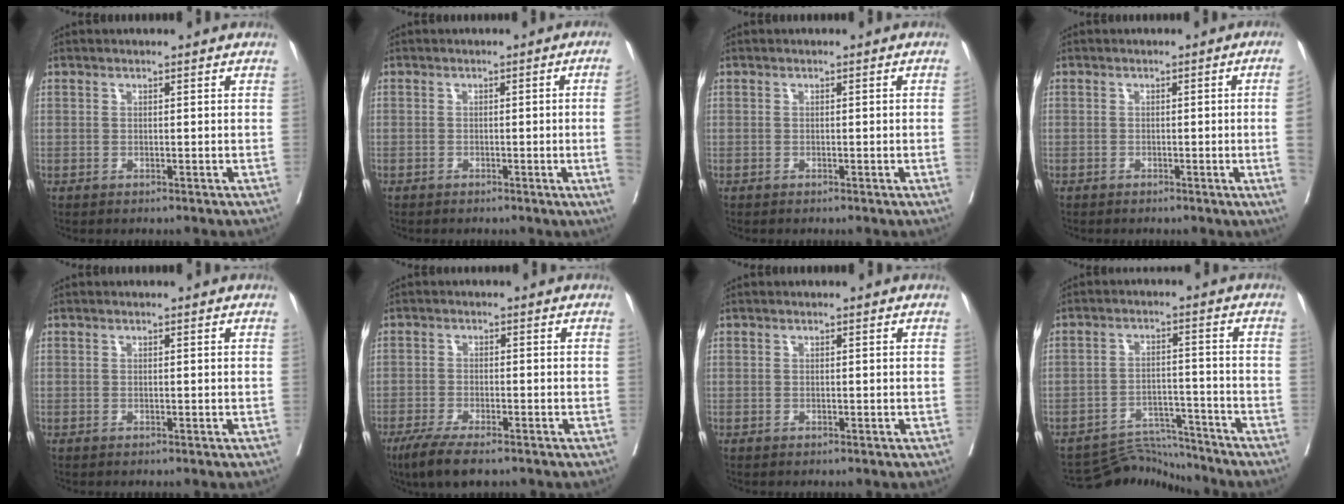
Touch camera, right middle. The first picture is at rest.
{"total": 4.6, "force": [-0.8, -1.6, 4.3], "torque": [-0.044, -0.008, -0.010]}
{"total": 0.6, "force": [0.0, -0.2, 0.5], "torque": [-0.004, 0.002, 0.002]}
{"total": 4.2, "force": [-0.7, -1.6, 3.9], "torque": [-0.043, -0.007, -0.009]}
{"total": 0.0}
{"total": 7.0, "force": [-5.1, 1.5, 4.6], "torque": [-0.075, -0.016, -0.084]}
{"total": 0.0}
{"total": 7.4, "force": [-7.1, 0.0, -1.8], "torque": [0.031, 0.013, -0.118]}